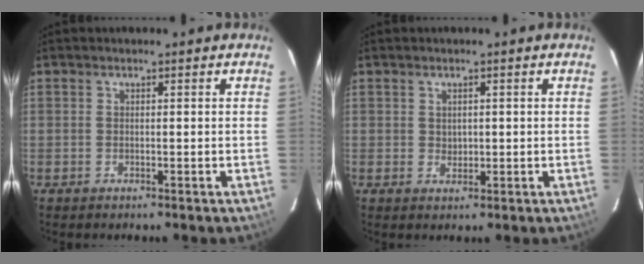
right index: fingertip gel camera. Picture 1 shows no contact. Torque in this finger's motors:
{"motor_torque": [0.02, 0.06, 0.12, -0.01]}